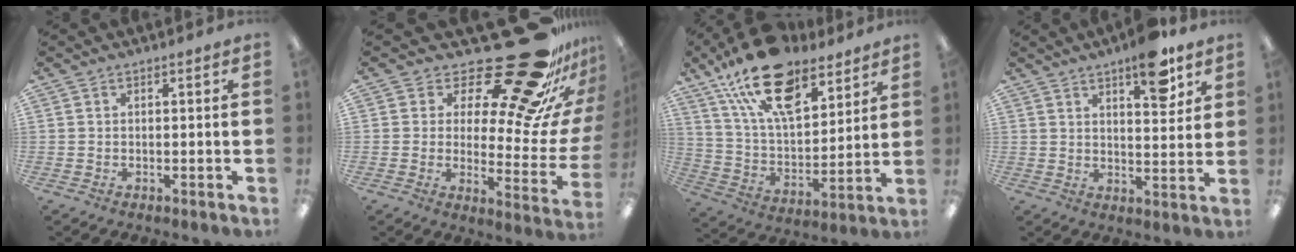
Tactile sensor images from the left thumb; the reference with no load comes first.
{"total": 25.7, "force": [18.7, 7.8, 15.9], "torque": [-0.194, -0.157, 0.306]}
{"total": 21.1, "force": [13.9, 9.9, 12.3], "torque": [-0.222, -0.068, 0.250]}
{"total": 9.8, "force": [6.6, 3.5, 6.4], "torque": [-0.077, -0.038, 0.106]}